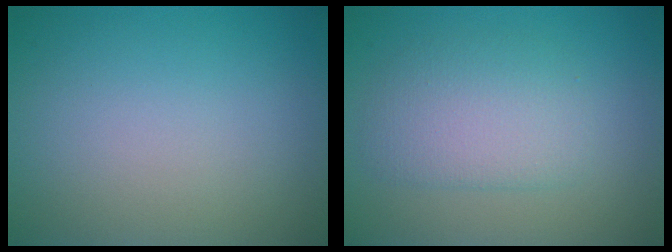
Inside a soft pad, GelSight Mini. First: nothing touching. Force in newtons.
{"total": 3.6, "press": 3.6, "slide": 0.2}